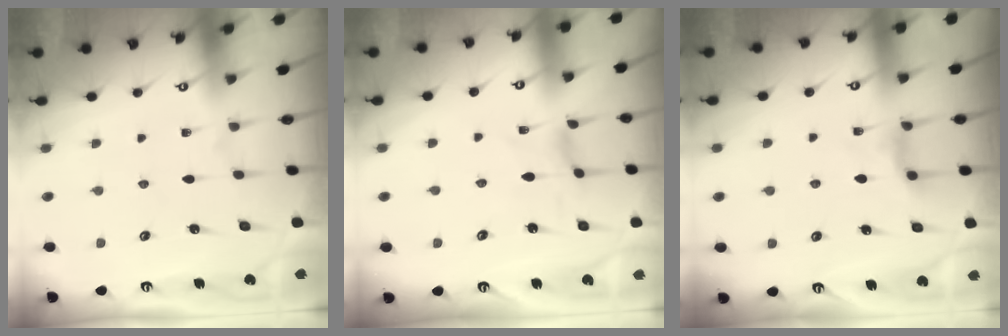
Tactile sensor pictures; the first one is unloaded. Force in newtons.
{"total": 1.3, "press": 1.3, "slide": 0.3}
{"total": 4.8, "press": 4.8, "slide": 0.7}